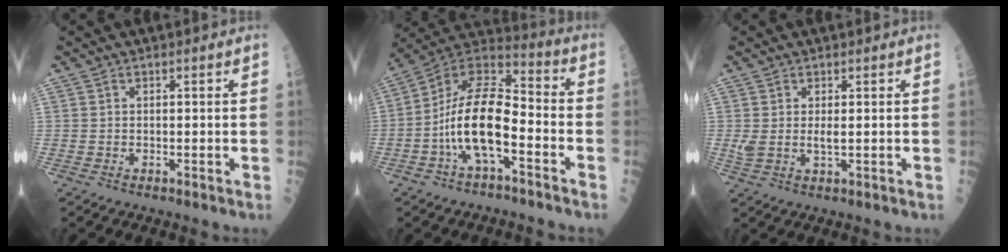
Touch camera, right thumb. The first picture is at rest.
{"total": 15.5, "force": [-4.4, 6.3, 13.5], "torque": [-0.250, 0.059, -0.084]}
{"total": 3.2, "force": [0.4, 1.1, 2.9], "torque": [-0.066, 0.000, 0.015]}